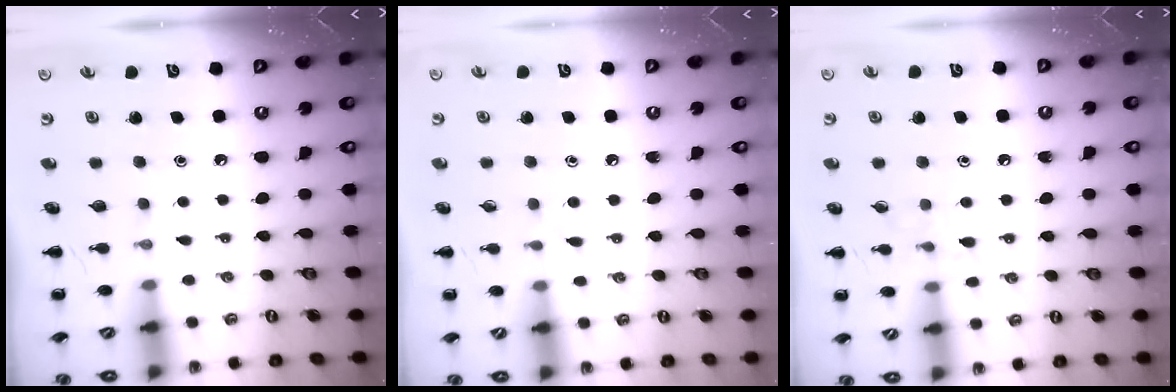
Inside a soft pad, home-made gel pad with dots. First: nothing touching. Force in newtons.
{"total": 3.9, "press": 3.6, "slide": 1.5}
{"total": 6.4, "press": 6.2, "slide": 1.5}